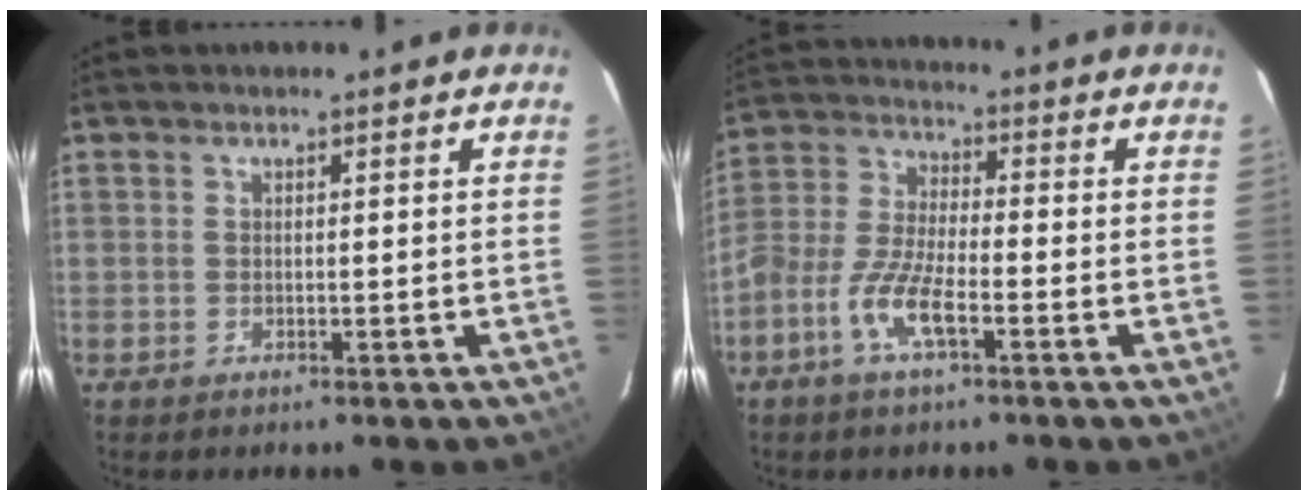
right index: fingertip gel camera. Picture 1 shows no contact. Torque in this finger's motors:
{"motor_torque": [0.33, -0.18, 0.22, 0.08]}